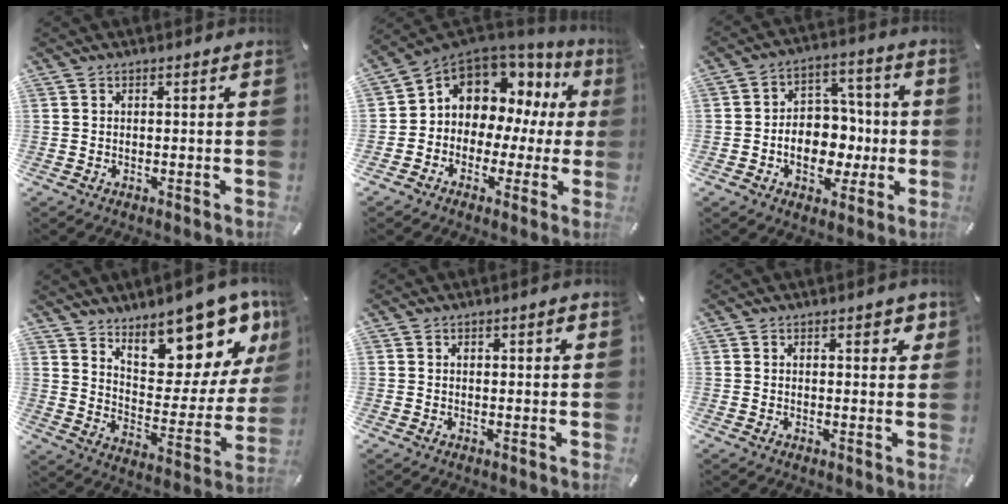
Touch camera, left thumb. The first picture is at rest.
{"total": 9.5, "force": [4.5, 7.8, 3.2], "torque": [-0.072, -0.045, 0.086]}
{"total": 11.1, "force": [-2.6, 9.2, 5.7], "torque": [-0.077, 0.023, -0.037]}
{"total": 16.7, "force": [13.6, 6.3, 7.2], "torque": [-0.079, -0.123, 0.227]}
{"total": 1.4, "force": [0.4, 0.6, 1.1], "torque": [-0.022, 0.005, 0.006]}
{"total": 2.4, "force": [1.1, 1.3, 1.7], "torque": [-0.019, 0.000, 0.015]}